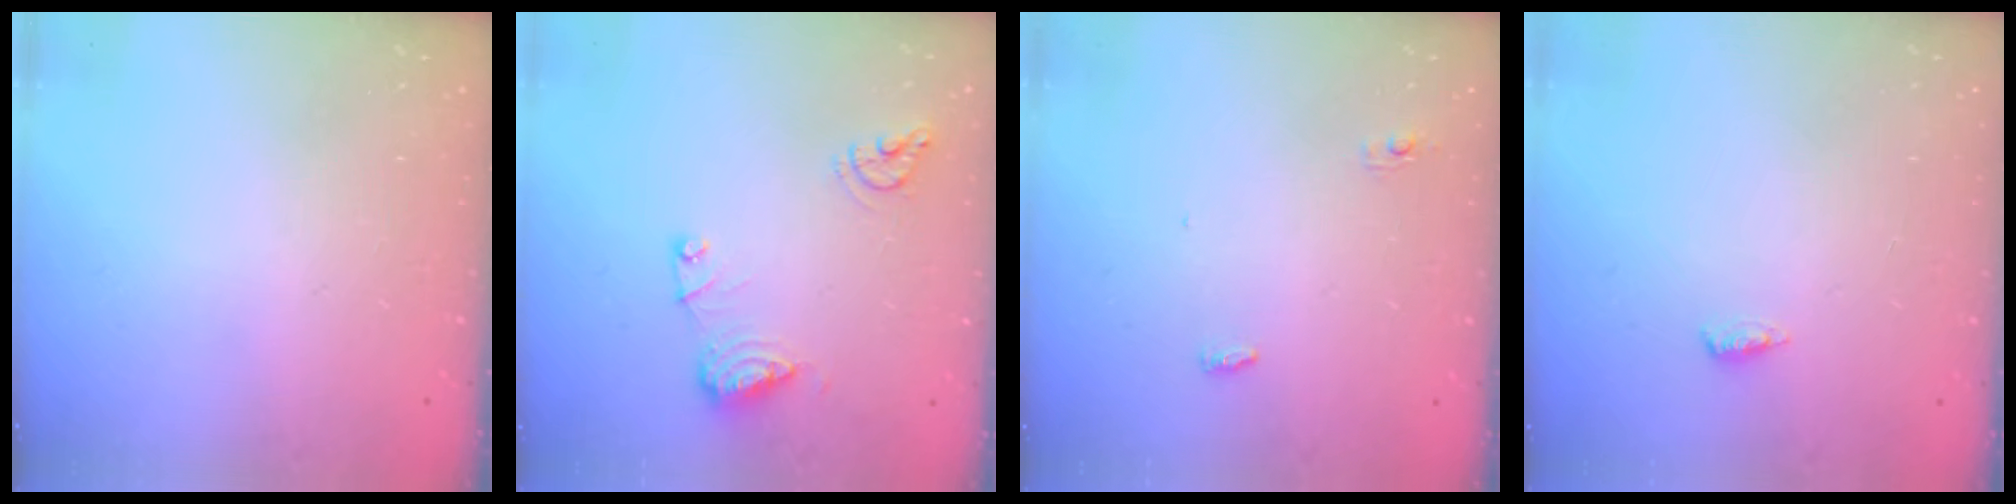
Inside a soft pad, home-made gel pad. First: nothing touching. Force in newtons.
{"total": 10.5, "press": 10.4, "slide": 1.1}
{"total": 3.6, "press": 3.5, "slide": 0.9}
{"total": 3.4, "press": 3.0, "slide": 1.7}